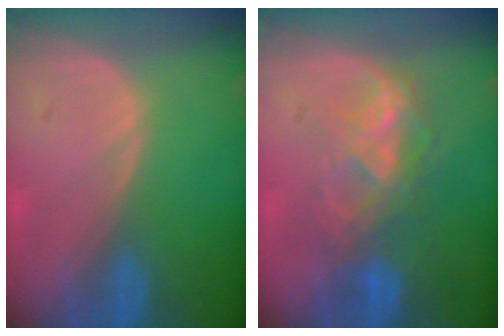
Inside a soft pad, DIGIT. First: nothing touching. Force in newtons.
{"total": 6.9, "press": 6.6, "slide": 1.9}